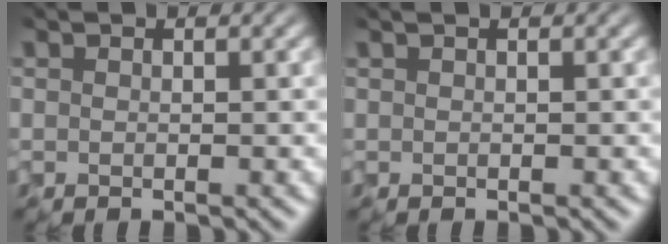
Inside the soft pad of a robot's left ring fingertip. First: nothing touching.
{"total": 1.3, "force": [0.8, 0.6, 0.9], "torque": [-0.003, 0.010, -0.006]}